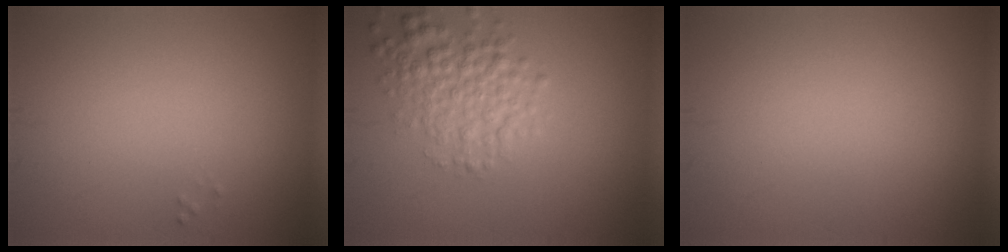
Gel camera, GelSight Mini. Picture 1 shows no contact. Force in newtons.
{"total": 4.1, "press": 4.1, "slide": 0.1}
{"total": 0.0}